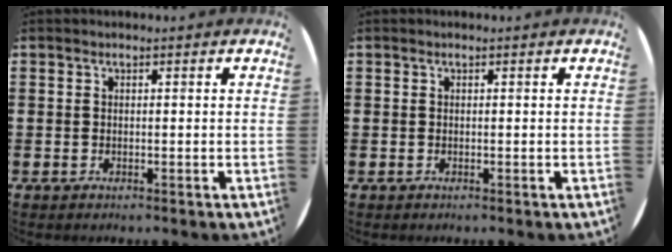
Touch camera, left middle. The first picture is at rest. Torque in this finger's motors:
{"motor_torque": [0.00, 0.00, 0.00, 0.01]}